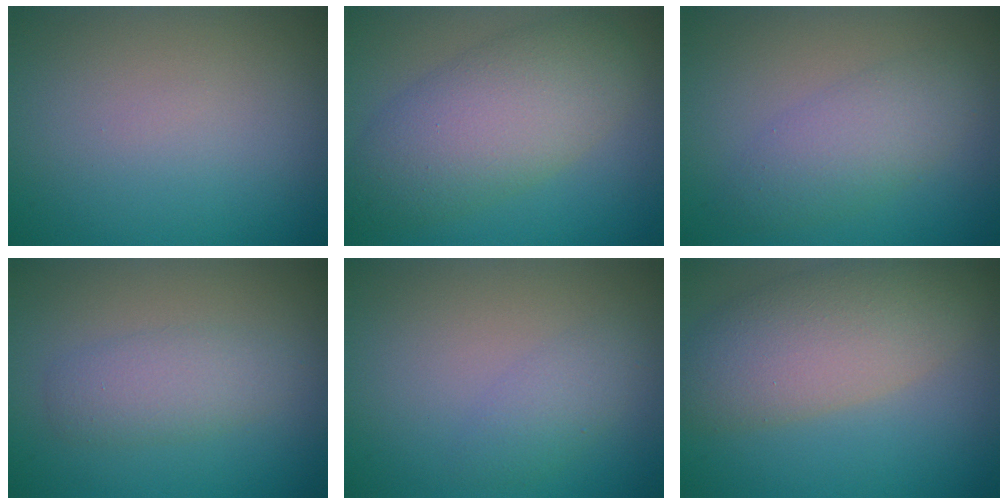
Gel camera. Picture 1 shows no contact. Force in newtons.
{"total": 7.5, "press": 7.5, "slide": 0.3}
{"total": 3.6, "press": 3.6, "slide": 0.2}
{"total": 2.9, "press": 2.9, "slide": 0.1}
{"total": 1.9, "press": 1.9, "slide": 0.0}
{"total": 7.1, "press": 7.1, "slide": 0.5}